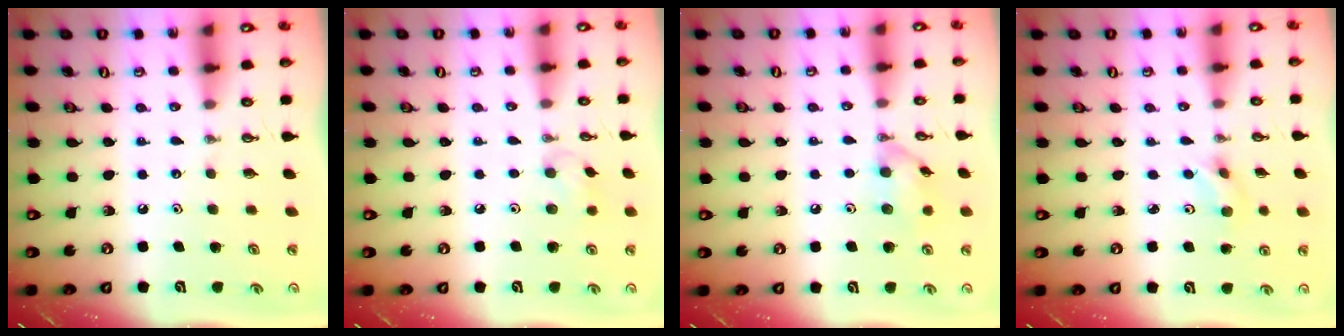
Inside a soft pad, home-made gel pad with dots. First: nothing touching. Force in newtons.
{"total": 5.8, "press": 5.7, "slide": 1.1}
{"total": 9.9, "press": 9.9, "slide": 0.0}
{"total": 3.7, "press": 3.6, "slide": 0.9}